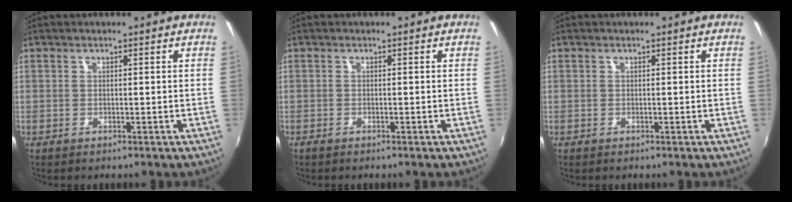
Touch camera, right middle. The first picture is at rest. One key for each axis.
{"total": 0.6, "fx": -0.6, "fy": 0.2, "fz": 0.2, "tx": -0.005, "ty": -0.003, "tz": -0.012}
{"total": 0.0}